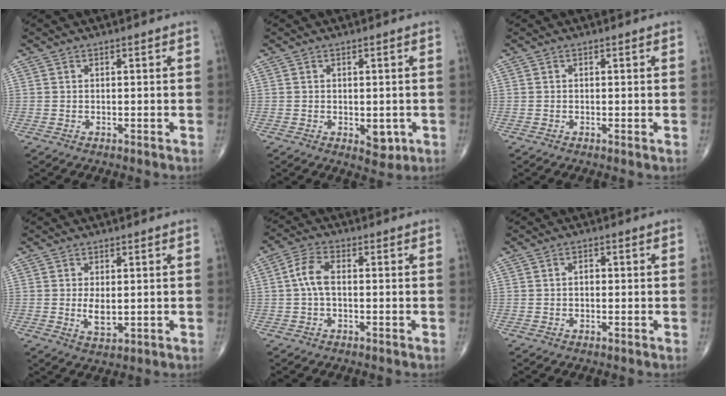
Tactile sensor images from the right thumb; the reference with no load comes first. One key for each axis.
{"total": 3.6, "fx": -0.8, "fy": 2.1, "fz": 2.8, "tx": -0.018, "ty": -0.005, "tz": -0.003}
{"total": 0.0}
{"total": 3.6, "fx": 0.1, "fy": 1.8, "fz": 3.2, "tx": -0.052, "ty": -0.009, "tz": 0.007}
{"total": 4.9, "fx": 0.0, "fy": 2.4, "fz": 4.2, "tx": -0.095, "ty": 0.015, "tz": -0.004}
{"total": 1.3, "fx": 0.0, "fy": 0.9, "fz": 1.0, "tx": -0.012, "ty": 0.004, "tz": -0.002}